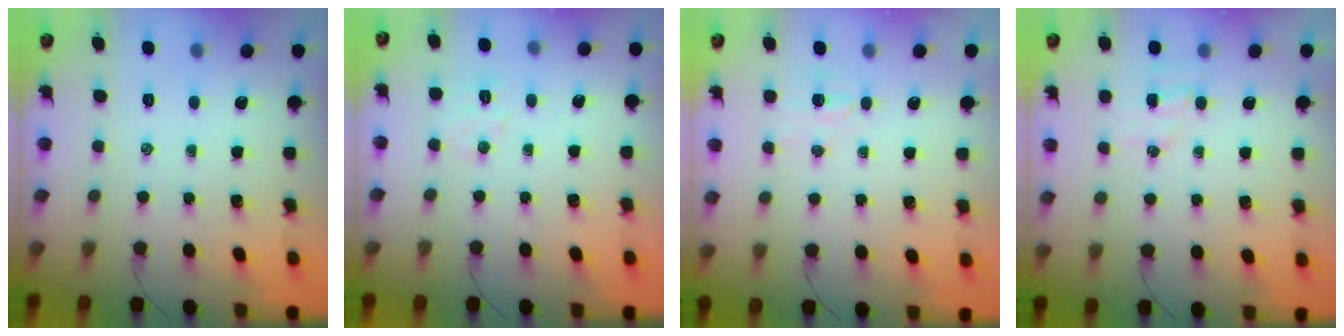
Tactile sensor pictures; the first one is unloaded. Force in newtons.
{"total": 4.8, "press": 4.7, "slide": 1.0}
{"total": 3.4, "press": 3.3, "slide": 1.1}
{"total": 5.0, "press": 4.9, "slide": 1.2}